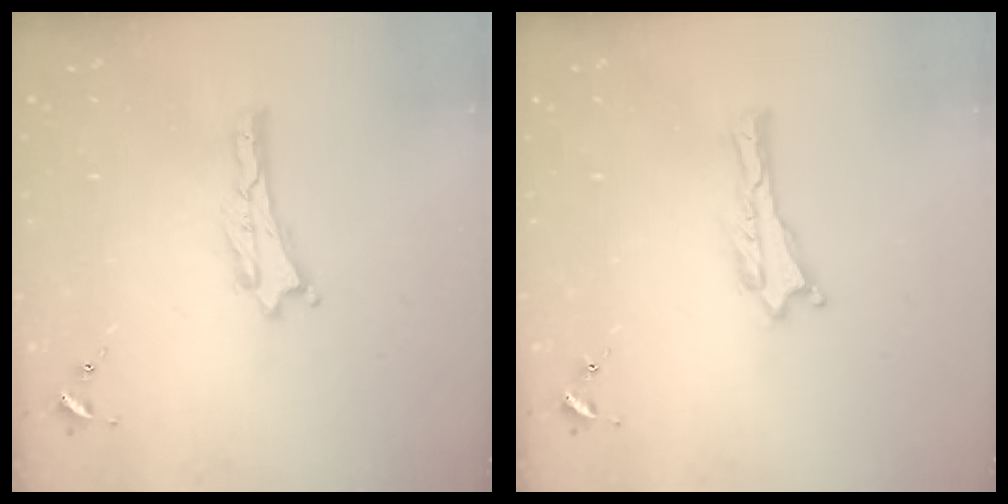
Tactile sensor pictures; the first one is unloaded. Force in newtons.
{"total": 0.0}